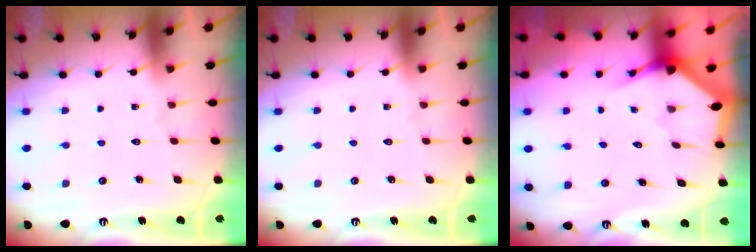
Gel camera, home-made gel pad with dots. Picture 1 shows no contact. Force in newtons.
{"total": 0.0}
{"total": 3.0, "press": 3.0, "slide": 0.1}